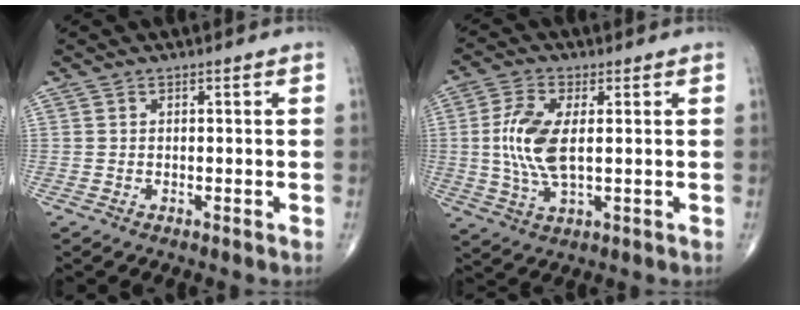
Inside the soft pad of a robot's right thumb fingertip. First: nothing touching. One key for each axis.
{"total": 10.0, "fx": 0.7, "fy": 4.3, "fz": 8.9, "tx": -0.198, "ty": -0.005, "tz": 0.018}